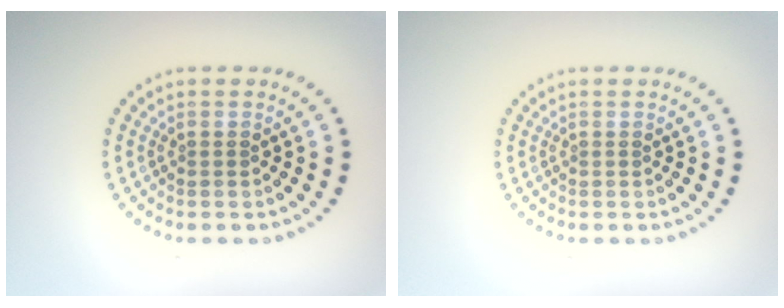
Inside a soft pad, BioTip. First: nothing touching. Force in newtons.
{"total": 0.0}